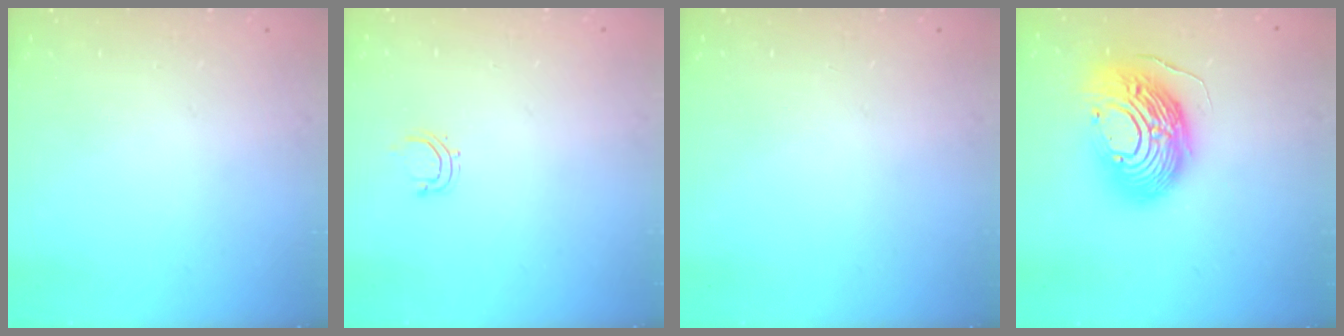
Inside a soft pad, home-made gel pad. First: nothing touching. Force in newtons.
{"total": 2.8, "press": 2.7, "slide": 0.5}
{"total": 0.0}
{"total": 18.8, "press": 18.6, "slide": 2.8}